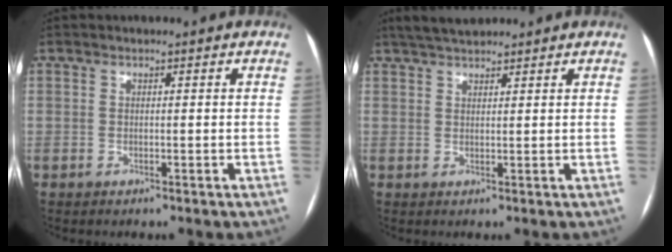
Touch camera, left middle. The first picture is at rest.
{"total": 4.8, "force": [4.2, 1.1, 2.0], "torque": [-0.035, 0.028, 0.073]}